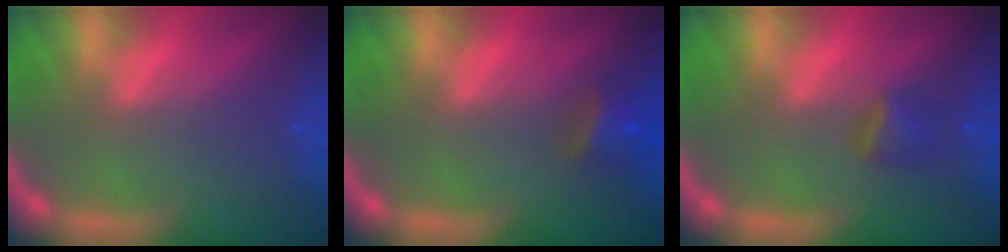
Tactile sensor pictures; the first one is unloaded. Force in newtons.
{"total": 2.9}
{"total": 1.9}